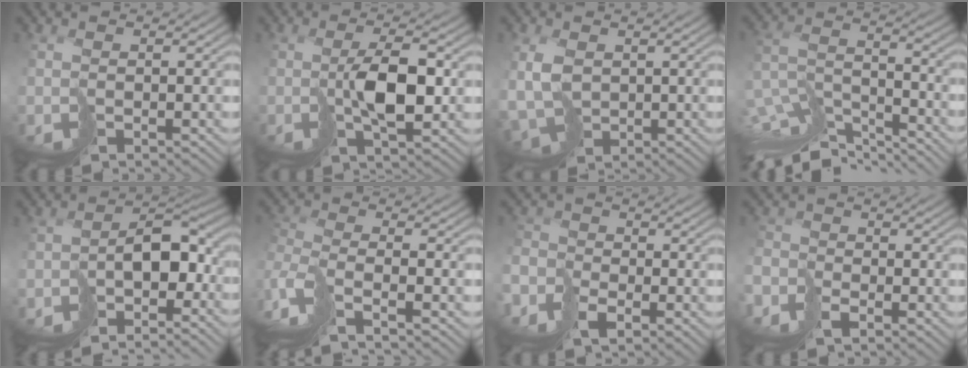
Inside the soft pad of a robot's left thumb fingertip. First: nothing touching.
{"total": 4.7, "force": [0.9, 1.7, 4.4], "torque": [-0.087, 0.004, 0.023]}
{"total": 5.6, "force": [0.4, 3.8, 4.1], "torque": [-0.112, -0.005, 0.007]}
{"total": 12.8, "force": [-11.5, 3.0, 4.8], "torque": [-0.102, -0.007, -0.176]}
{"total": 6.7, "force": [-3.5, 3.5, 4.5], "torque": [-0.055, -0.009, -0.062]}
{"total": 8.4, "force": [-6.2, 1.4, 5.5], "torque": [-0.145, -0.012, -0.102]}
{"total": 5.2, "force": [-3.5, 3.1, 2.3], "torque": [-0.046, -0.013, -0.068]}
{"total": 3.3, "force": [-2.7, 1.6, 0.9], "torque": [-0.020, -0.004, -0.057]}